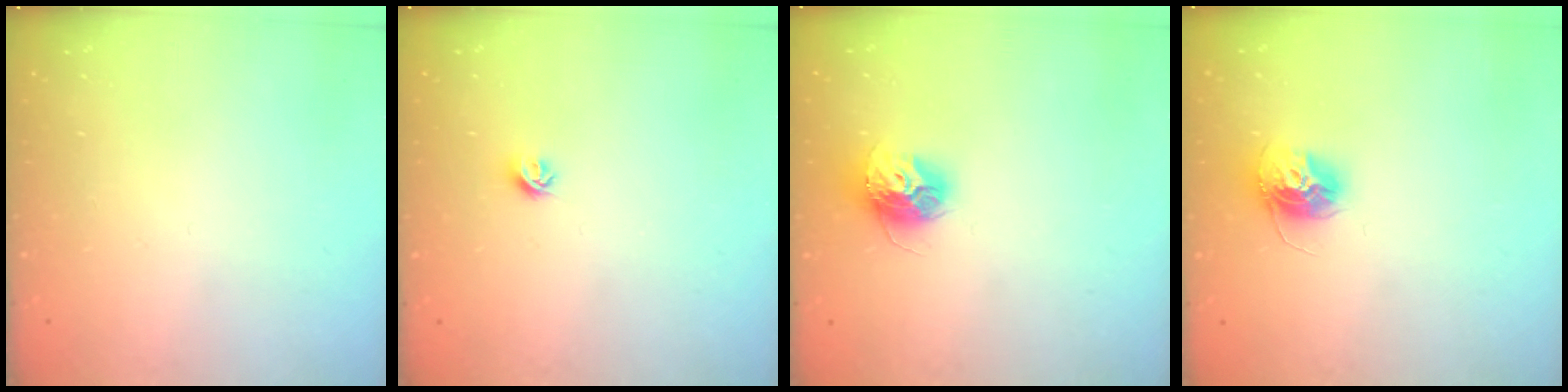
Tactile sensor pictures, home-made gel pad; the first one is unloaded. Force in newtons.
{"total": 5.3, "press": 5.2, "slide": 0.7}
{"total": 11.3, "press": 11.3, "slide": 1.0}
{"total": 12.1, "press": 12.1, "slide": 1.1}